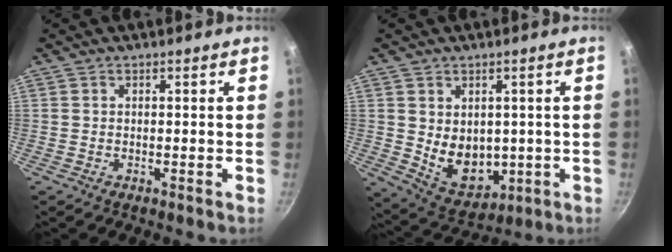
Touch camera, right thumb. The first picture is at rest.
{"total": 10.0, "force": [0.3, 7.6, 6.4], "torque": [-0.072, -0.019, 0.034]}